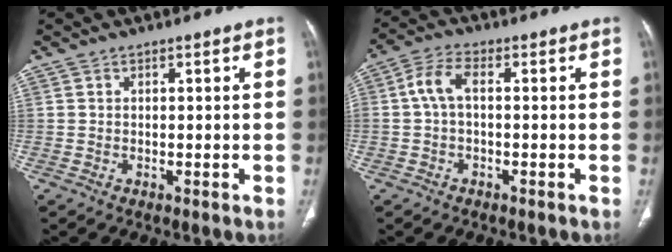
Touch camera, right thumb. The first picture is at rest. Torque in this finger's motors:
{"motor_torque": [0.27, 0.48, 0.54, -0.35, 0.20]}